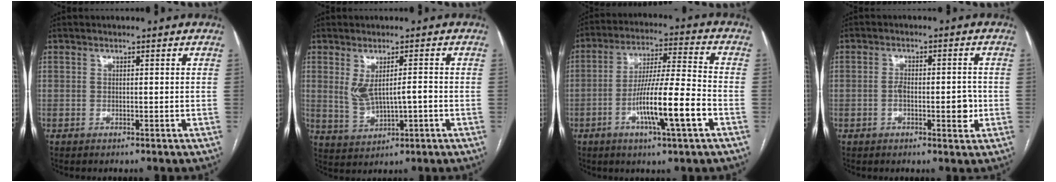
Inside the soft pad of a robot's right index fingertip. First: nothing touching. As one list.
[{"total": 5.5, "force": [0.0, 1.9, 5.2], "torque": [-0.101, 0.004, 0.016]}, {"total": 12.8, "force": [-4.7, 0.3, 12.0], "torque": [-0.213, -0.002, -0.083]}, {"total": 5.3, "force": [-1.2, 1.9, 4.8], "torque": [-0.072, 0.004, -0.017]}]